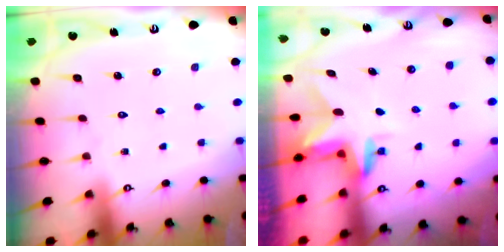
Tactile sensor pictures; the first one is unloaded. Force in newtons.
{"total": 2.8, "press": 2.8, "slide": 0.2}